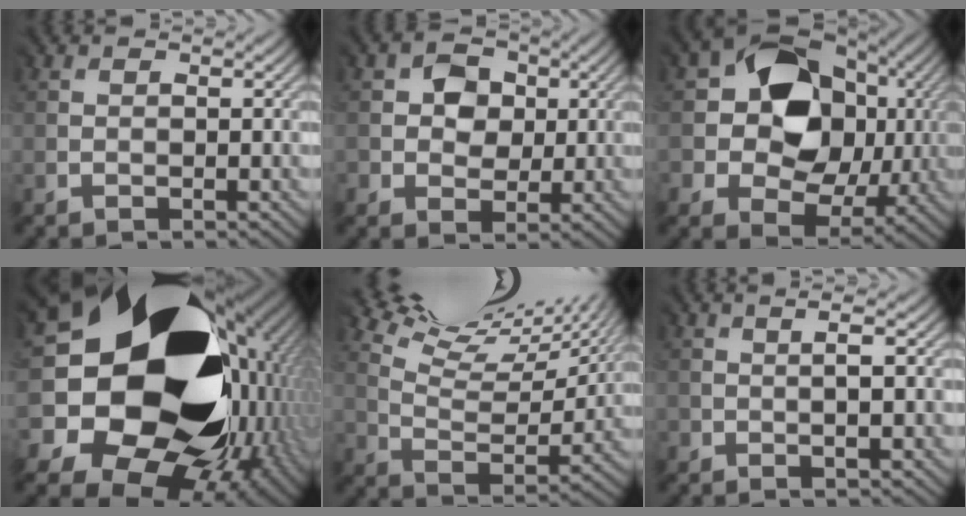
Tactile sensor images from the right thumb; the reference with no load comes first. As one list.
[{"total": 3.9, "force": [1.0, 3.5, 1.2], "torque": [-0.025, 0.005, 0.008]}, {"total": 12.1, "force": [2.0, 9.9, 6.7], "torque": [-0.121, -0.001, 0.028]}, {"total": 23.0, "force": [1.0, 19.4, 12.2], "torque": [-0.233, -0.060, -0.015]}, {"total": 14.9, "force": [11.9, 3.8, 8.2], "torque": [-0.174, 0.020, 0.173]}, {"total": 1.1, "force": [-0.2, -0.6, 0.9], "torque": [-0.019, 0.001, -0.004]}]